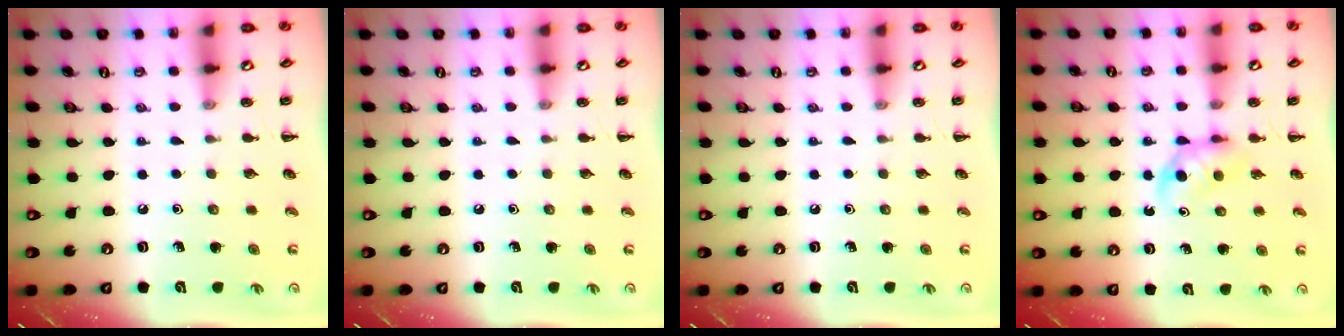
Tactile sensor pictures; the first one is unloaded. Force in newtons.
{"total": 0.0}
{"total": 0.0}
{"total": 3.9, "press": 3.6, "slide": 1.5}